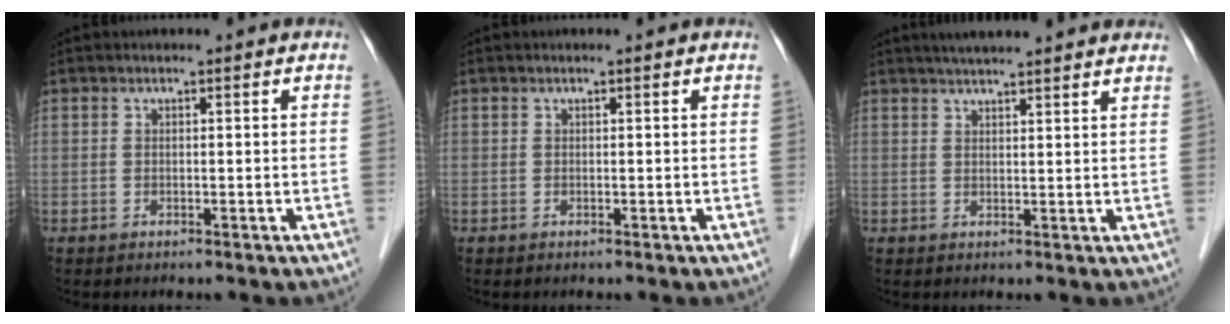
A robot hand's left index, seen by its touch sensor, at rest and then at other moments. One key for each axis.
{"total": 0.0}
{"total": 10.5, "fx": 9.2, "fy": 0.9, "fz": 5.0, "tx": -0.068, "ty": 0.028, "tz": 0.109}